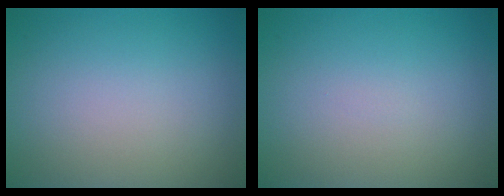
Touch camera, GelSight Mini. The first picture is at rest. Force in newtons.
{"total": 0.0}